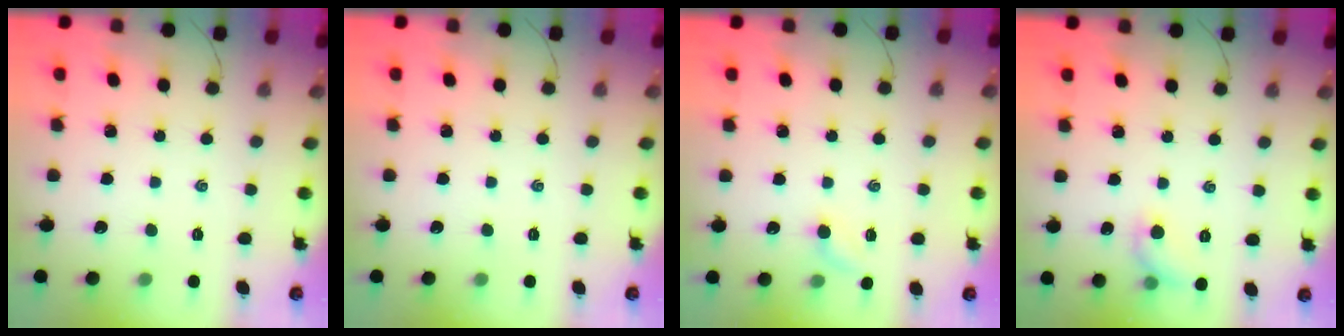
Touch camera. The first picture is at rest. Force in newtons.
{"total": 0.0}
{"total": 4.9, "press": 4.8, "slide": 1.1}
{"total": 6.1, "press": 5.9, "slide": 1.3}